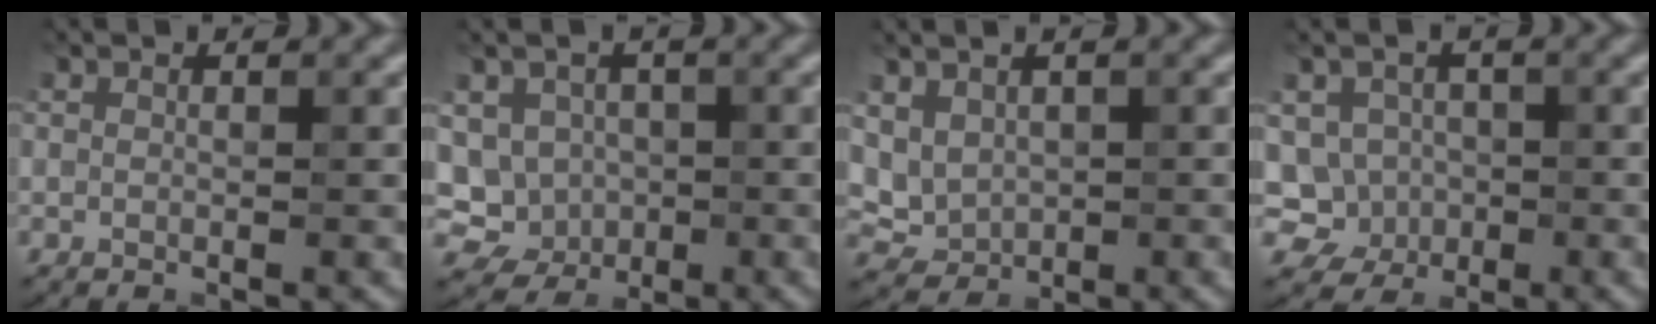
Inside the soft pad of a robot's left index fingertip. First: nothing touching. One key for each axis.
{"total": 6.1, "fx": -0.6, "fy": 5.7, "fz": 2.0, "tx": -0.030, "ty": 0.013, "tz": -0.028}
{"total": 2.9, "fx": 0.8, "fy": 2.4, "fz": 1.5, "tx": -0.034, "ty": -0.008, "tz": 0.024}
{"total": 4.2, "fx": -0.7, "fy": 4.0, "fz": 1.1, "tx": -0.002, "ty": 0.011, "tz": -0.026}